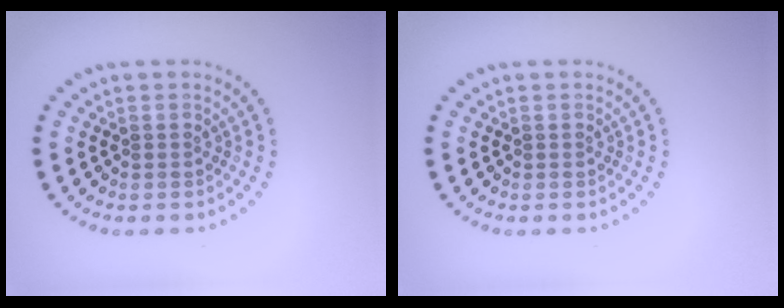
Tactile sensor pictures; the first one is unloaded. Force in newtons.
{"total": 0.0}